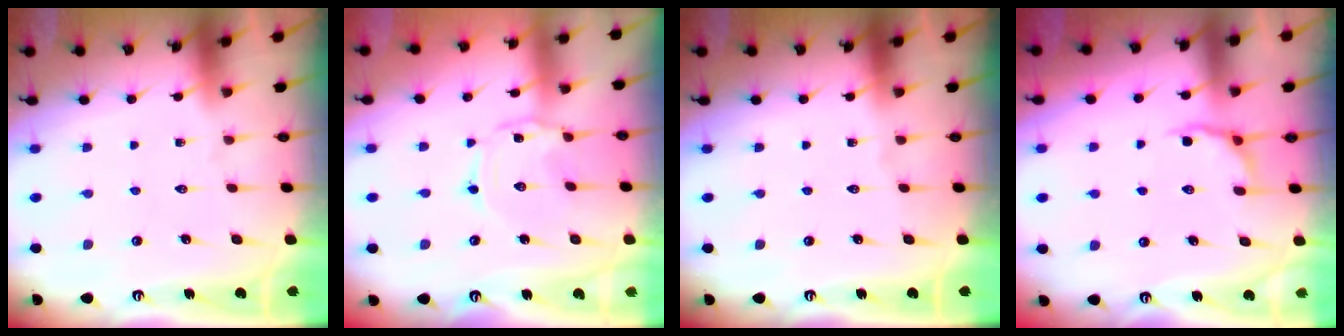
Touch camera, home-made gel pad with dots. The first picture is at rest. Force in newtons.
{"total": 2.0, "press": 2.0, "slide": 0.2}
{"total": 0.0}
{"total": 4.3, "press": 3.6, "slide": 2.3}